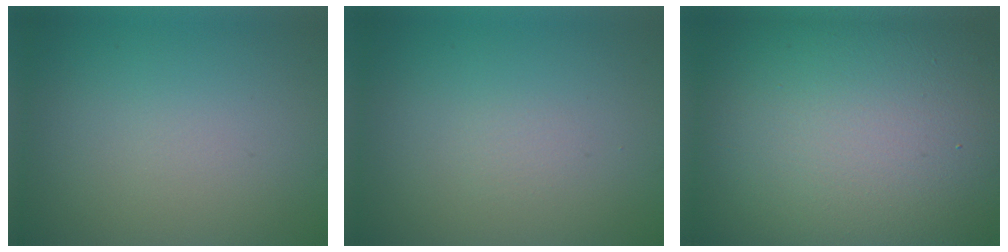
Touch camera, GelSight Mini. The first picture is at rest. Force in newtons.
{"total": 0.5, "press": 0.5, "slide": 0.0}
{"total": 21.2, "press": 21.1, "slide": 1.4}